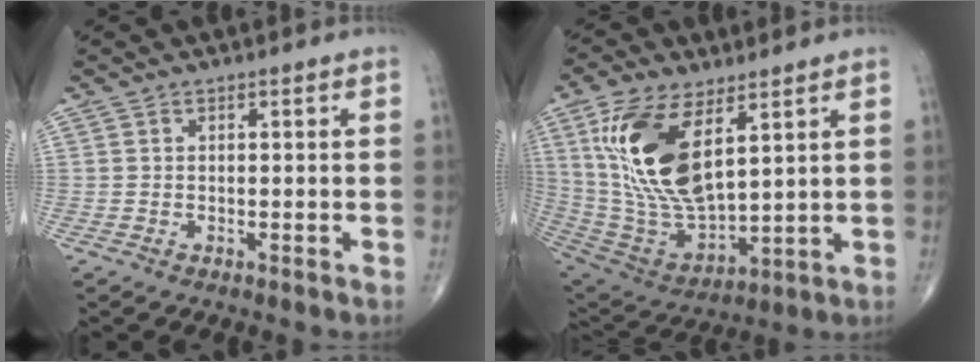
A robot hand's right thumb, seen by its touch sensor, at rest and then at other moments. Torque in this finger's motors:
{"motor_torque": [-0.72, 2.51, 2.03, 0.75, 0.62]}